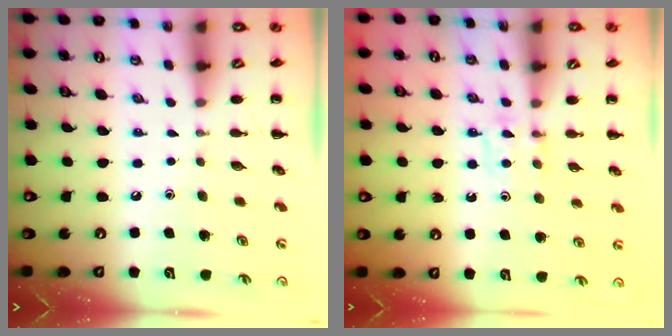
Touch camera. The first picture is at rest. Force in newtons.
{"total": 5.2, "press": 4.9, "slide": 1.6}